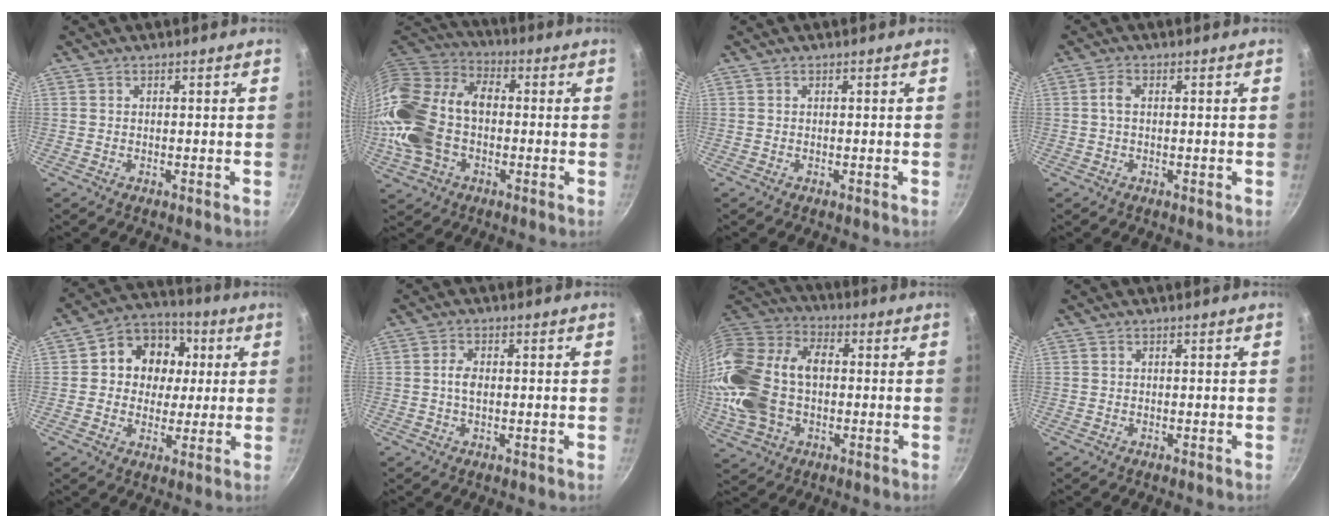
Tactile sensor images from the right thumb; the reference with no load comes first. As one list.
[{"total": 20.6, "force": [-2.1, 14.0, 15.0], "torque": [-0.295, 0.039, -0.050]}, {"total": 0.0}, {"total": 2.2, "force": [0.1, 1.0, 2.0], "torque": [-0.047, 0.006, -0.003]}, {"total": 12.3, "force": [2.1, 10.6, 5.9], "torque": [-0.057, 0.010, 0.019]}, {"total": 2.6, "force": [-0.1, 1.3, 2.3], "torque": [-0.046, 0.005, -0.006]}, {"total": 22.1, "force": [-0.7, 14.9, 16.3], "torque": [-0.327, 0.036, -0.015]}, {"total": 0.0}]